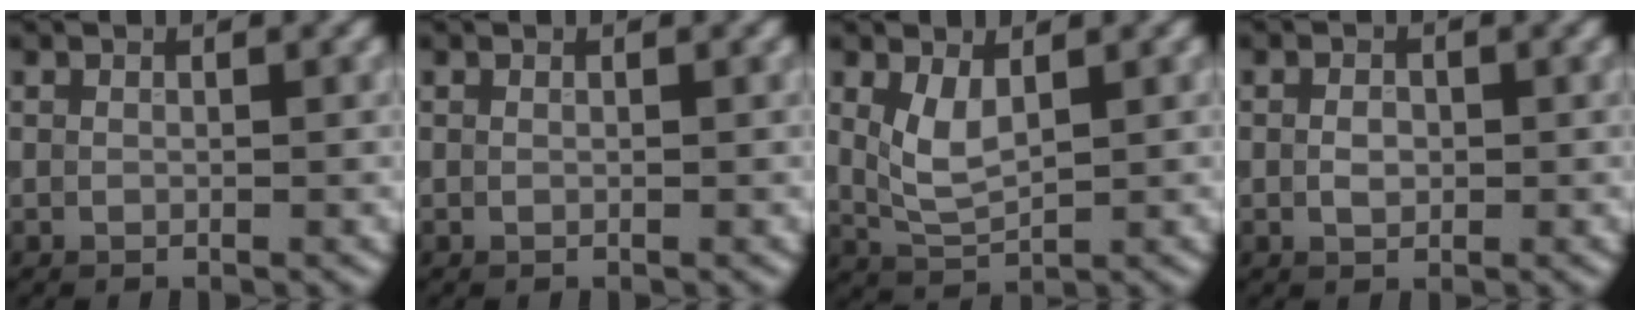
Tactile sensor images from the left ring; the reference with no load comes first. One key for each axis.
{"total": 0.0}
{"total": 3.2, "fx": 0.9, "fy": 1.5, "fz": 2.7, "tx": -0.060, "ty": -0.004, "tz": 0.024}
{"total": 1.4, "fx": -0.1, "fy": 1.0, "fz": 1.0, "tx": -0.017, "ty": 0.000, "tz": -0.004}